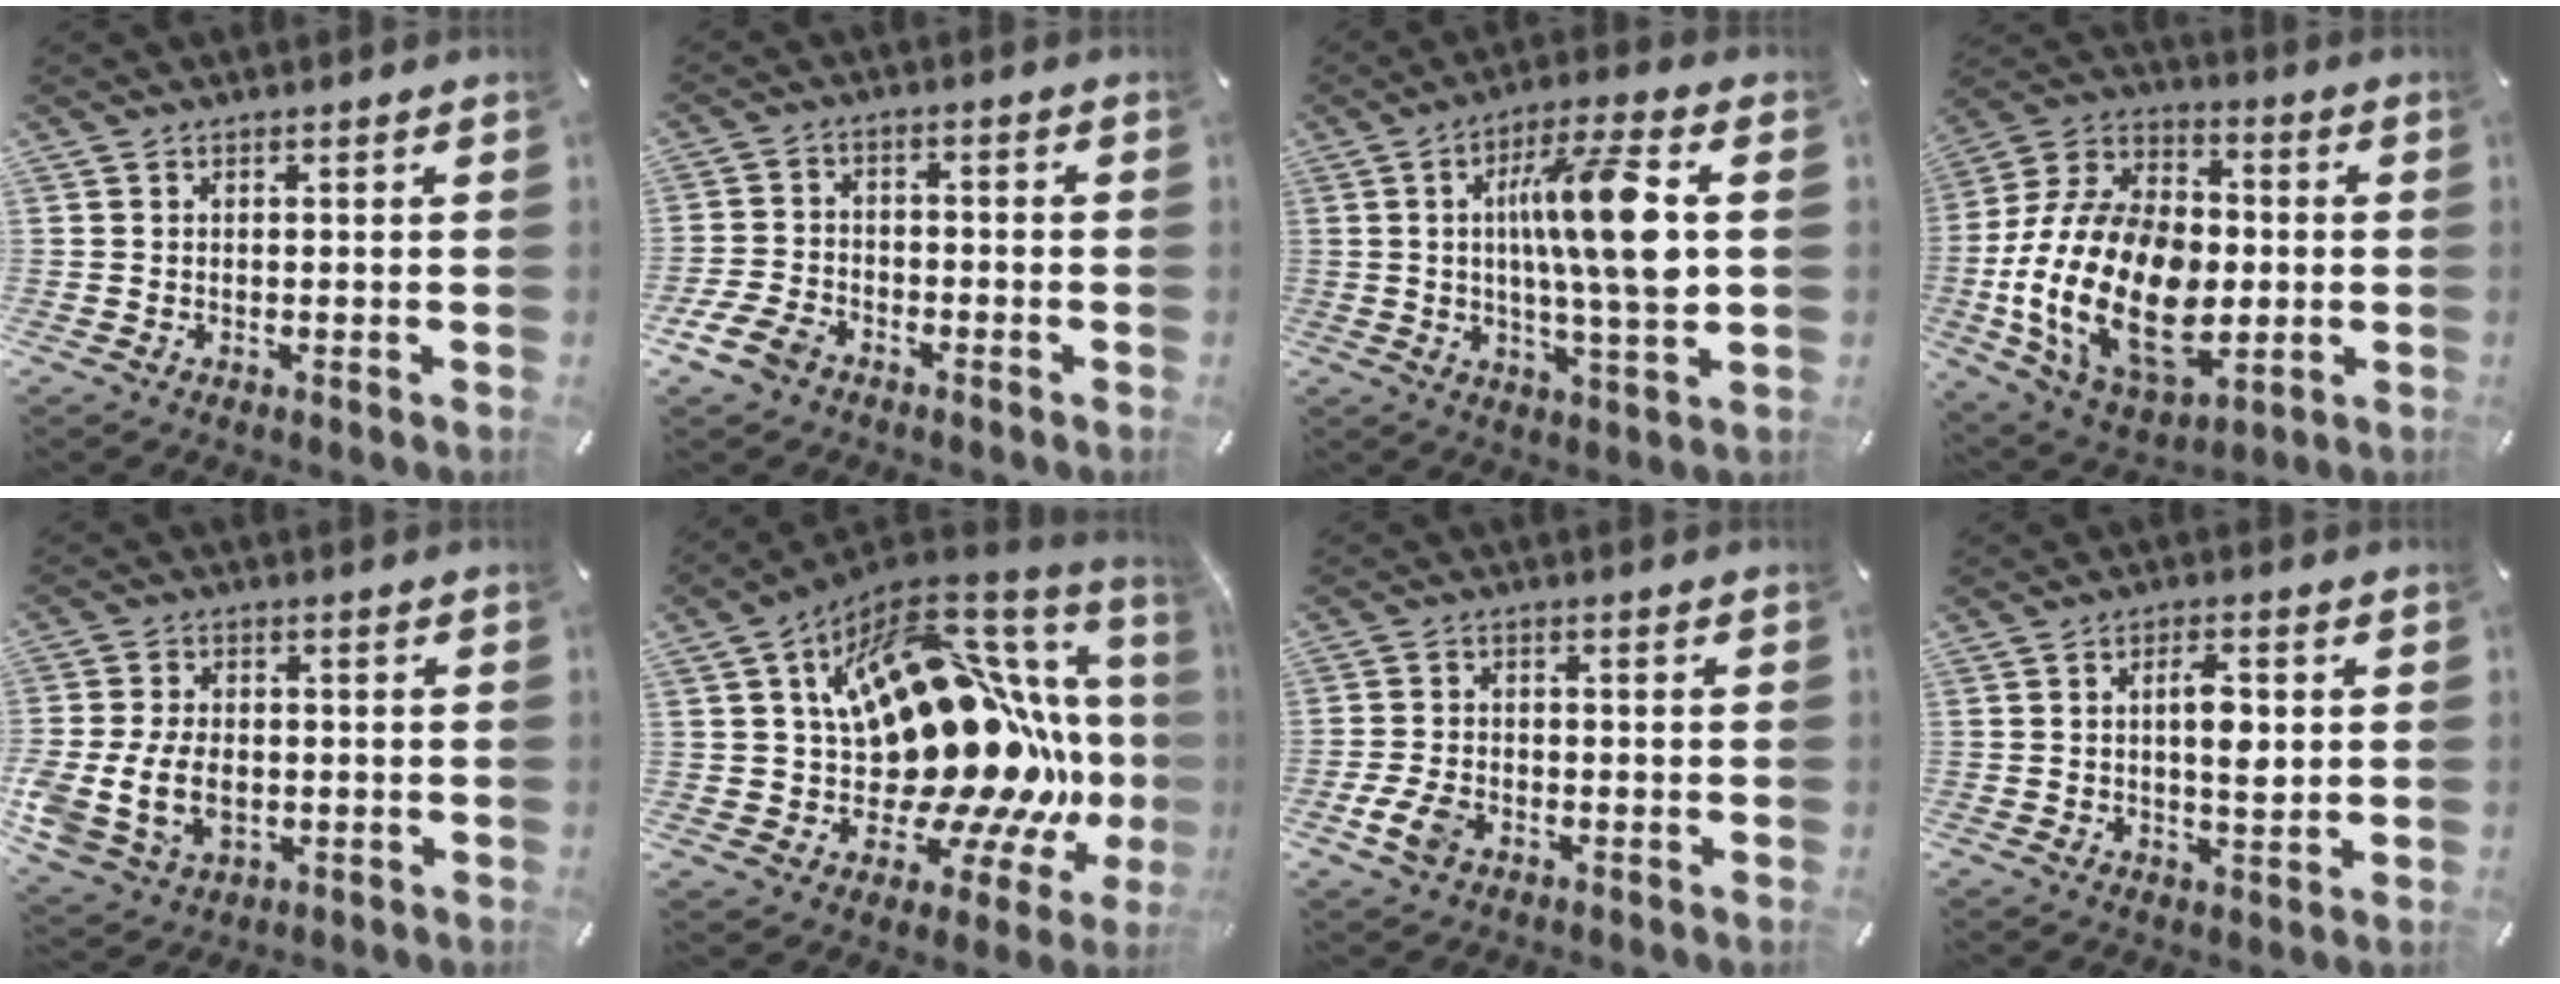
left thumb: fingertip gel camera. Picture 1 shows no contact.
{"total": 7.6, "force": [-4.8, 4.9, 3.1], "torque": [-0.067, 0.026, -0.092]}
{"total": 15.8, "force": [2.3, 2.6, 15.4], "torque": [-0.278, -0.005, 0.030]}
{"total": 24.9, "force": [-4.4, 16.6, 18.1], "torque": [-0.391, 0.001, -0.071]}
{"total": 10.9, "force": [-1.8, 8.2, 6.9], "torque": [-0.157, 0.005, -0.027]}
{"total": 29.2, "force": [3.1, 17.0, 23.5], "torque": [-0.287, -0.120, 0.112]}
{"total": 5.5, "force": [-2.7, 3.6, 3.3], "torque": [-0.082, 0.008, -0.053]}
{"total": 6.4, "force": [0.8, 2.7, 5.7], "torque": [-0.095, -0.001, 0.012]}